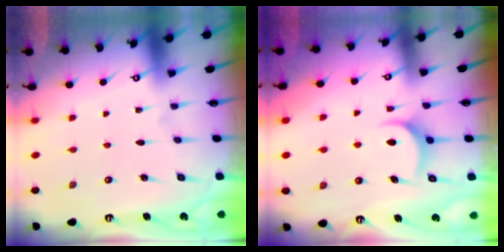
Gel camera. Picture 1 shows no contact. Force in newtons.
{"total": 6.7, "press": 6.7, "slide": 0.2}